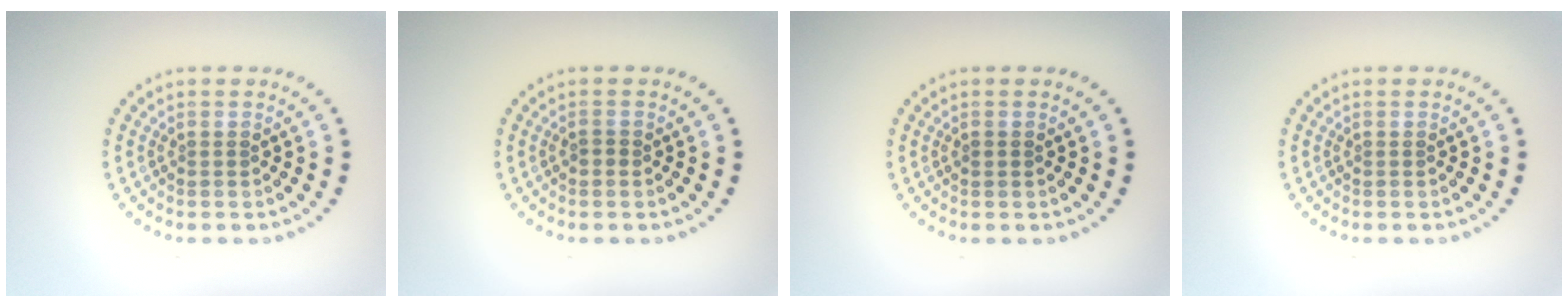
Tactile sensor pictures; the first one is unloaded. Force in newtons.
{"total": 0.7, "press": 0.7, "slide": 0.3}
{"total": 0.6, "press": 0.6, "slide": 0.1}
{"total": 0.0}